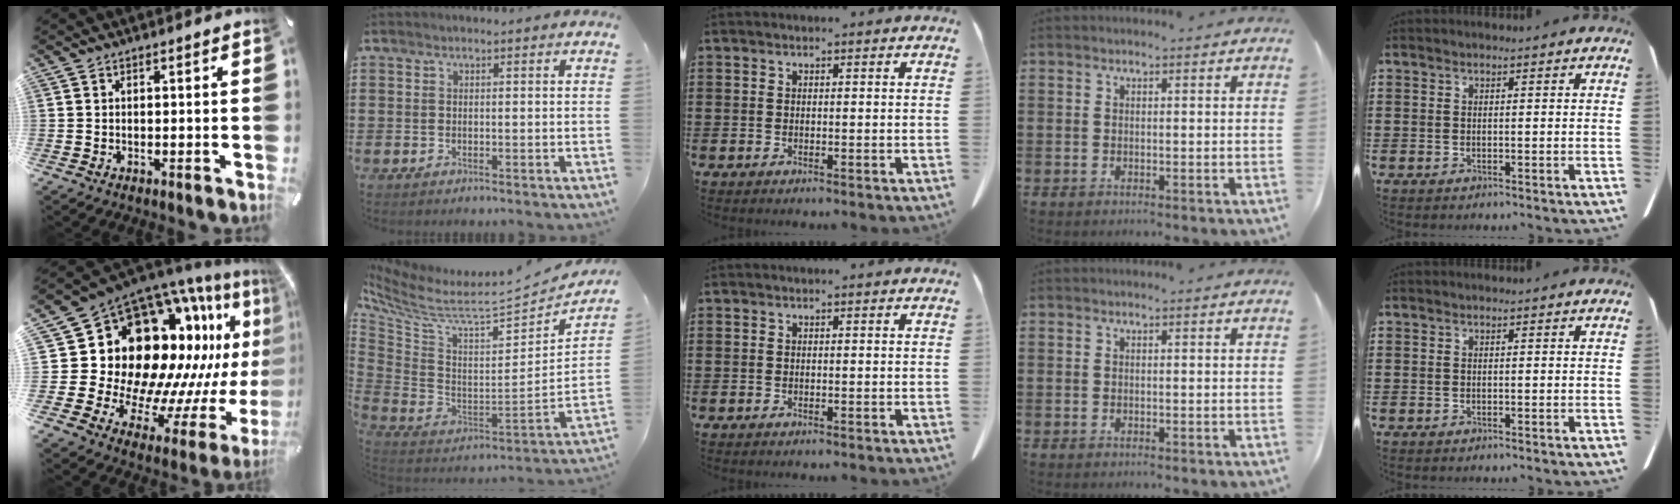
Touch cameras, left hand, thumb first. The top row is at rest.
{"thumb": {"total": 29.2, "force": [9.0, 19.7, 19.5], "torque": [-0.309, -0.154, 0.209]}, "index": {"total": 5.5, "force": [4.1, 0.9, 3.6], "torque": [-0.091, -0.052, 0.059]}}